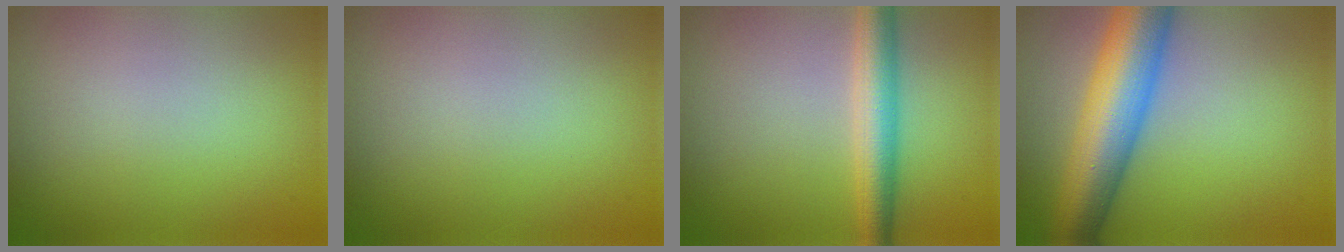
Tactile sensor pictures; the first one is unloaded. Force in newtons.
{"total": 0.0}
{"total": 4.2, "press": 4.2, "slide": 0.0}
{"total": 9.9, "press": 9.9, "slide": 0.4}